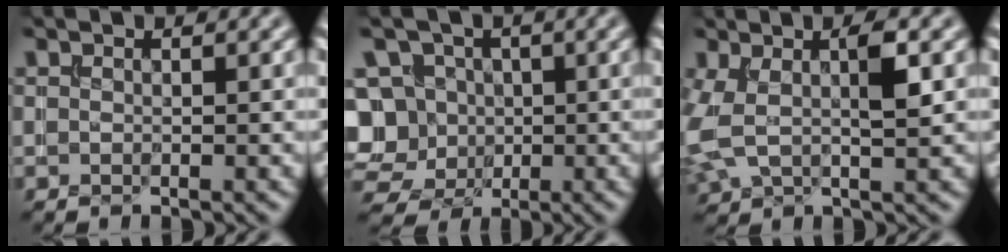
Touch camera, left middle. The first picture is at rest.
{"total": 10.9, "force": [0.4, 9.8, 4.7], "torque": [-0.094, 0.029, -0.026]}
{"total": 4.9, "force": [0.6, 2.1, 4.4], "torque": [-0.104, 0.003, 0.011]}